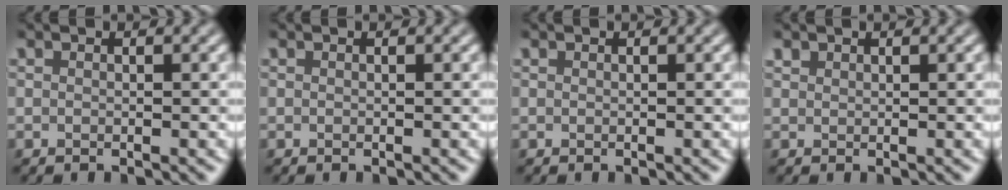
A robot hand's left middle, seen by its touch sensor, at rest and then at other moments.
{"total": 0.0}
{"total": 0.0}
{"total": 0.7, "force": [0.6, 0.3, 0.0], "torque": [0.000, 0.000, 0.014]}